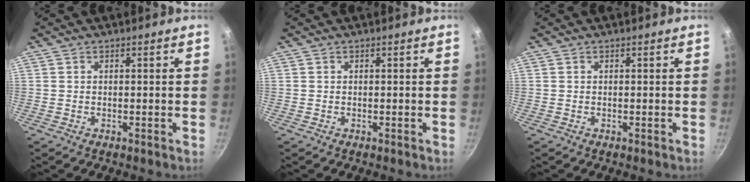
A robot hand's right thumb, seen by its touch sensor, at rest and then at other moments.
{"total": 0.0}
{"total": 0.0}